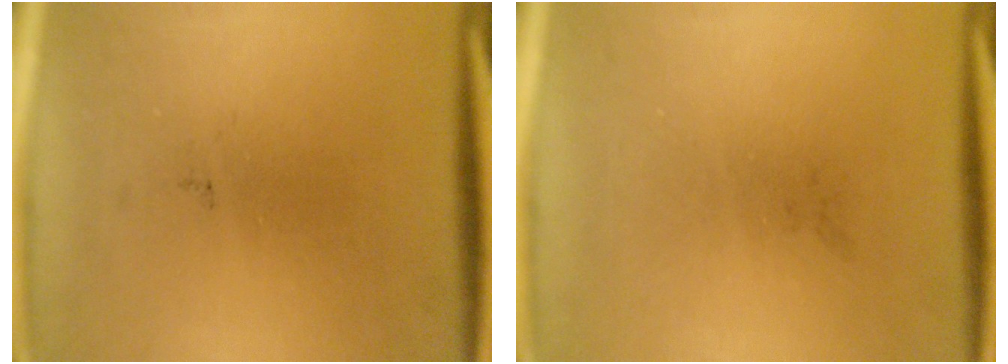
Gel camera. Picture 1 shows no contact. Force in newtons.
{"total": 0.0}